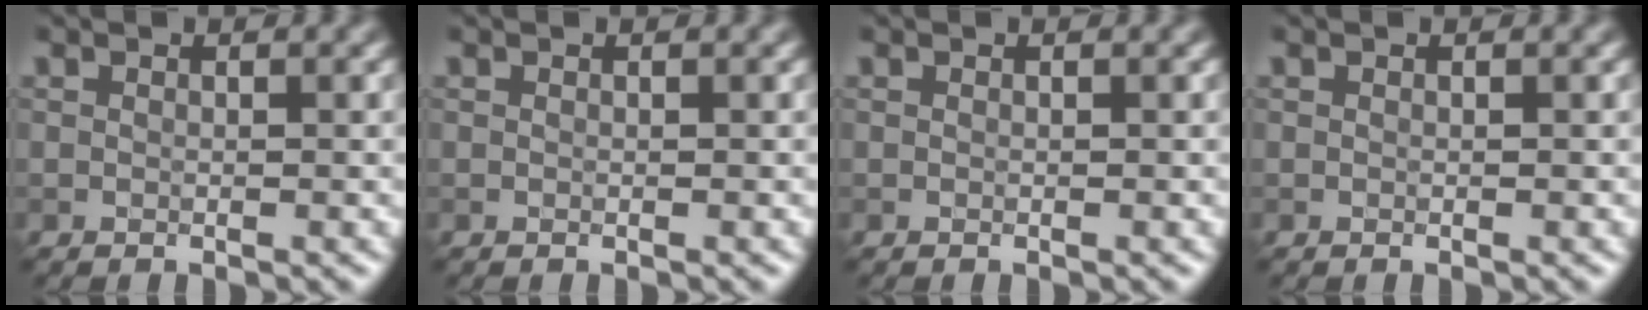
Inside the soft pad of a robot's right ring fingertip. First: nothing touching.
{"total": 0.0}
{"total": 0.0}
{"total": 0.0}